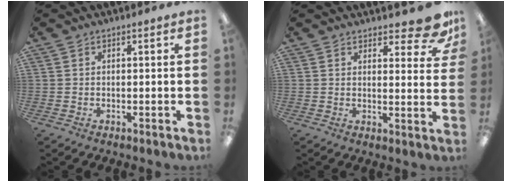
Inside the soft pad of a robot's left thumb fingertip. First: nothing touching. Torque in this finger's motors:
{"motor_torque": [0.16, 0.08, -0.38, 0.10, 0.05]}